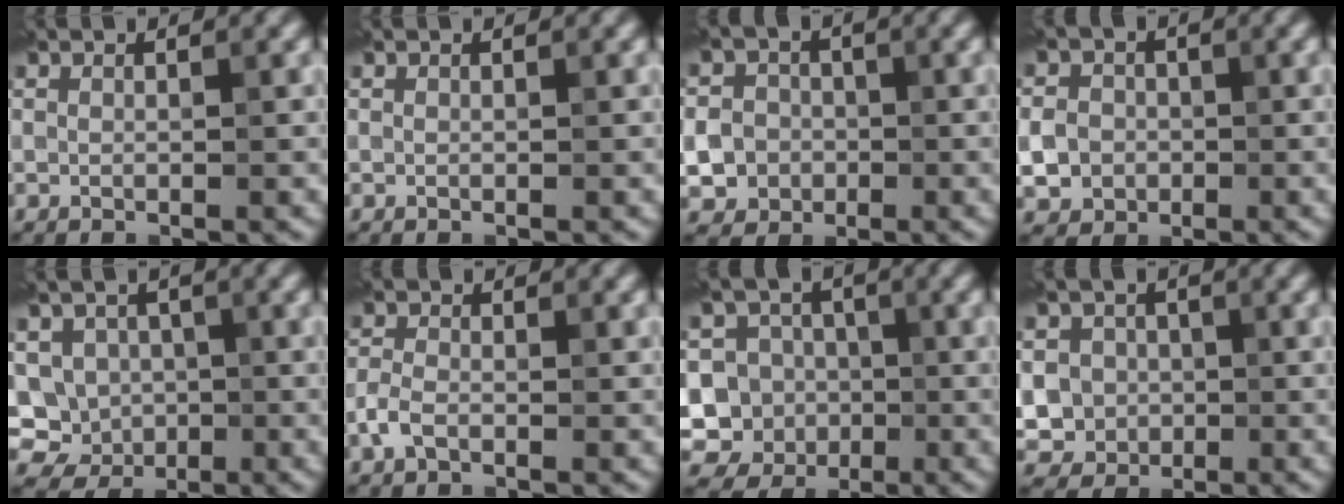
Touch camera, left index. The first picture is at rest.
{"total": 0.0}
{"total": 8.8, "force": [-2.3, 8.2, 2.4], "torque": [-0.047, -0.010, -0.074]}
{"total": 4.6, "force": [-0.8, 4.2, 1.6], "torque": [-0.018, 0.003, -0.033]}
{"total": 6.3, "force": [-0.7, 6.0, 1.7], "torque": [-0.022, 0.016, -0.040]}
{"total": 1.9, "force": [-0.9, 1.1, 1.2], "torque": [-0.027, 0.003, -0.024]}
{"total": 10.7, "force": [-2.7, 10.0, 2.5], "torque": [-0.056, 0.013, -0.065]}
{"total": 6.6, "force": [-0.5, 6.3, 1.8], "torque": [-0.031, 0.019, -0.028]}